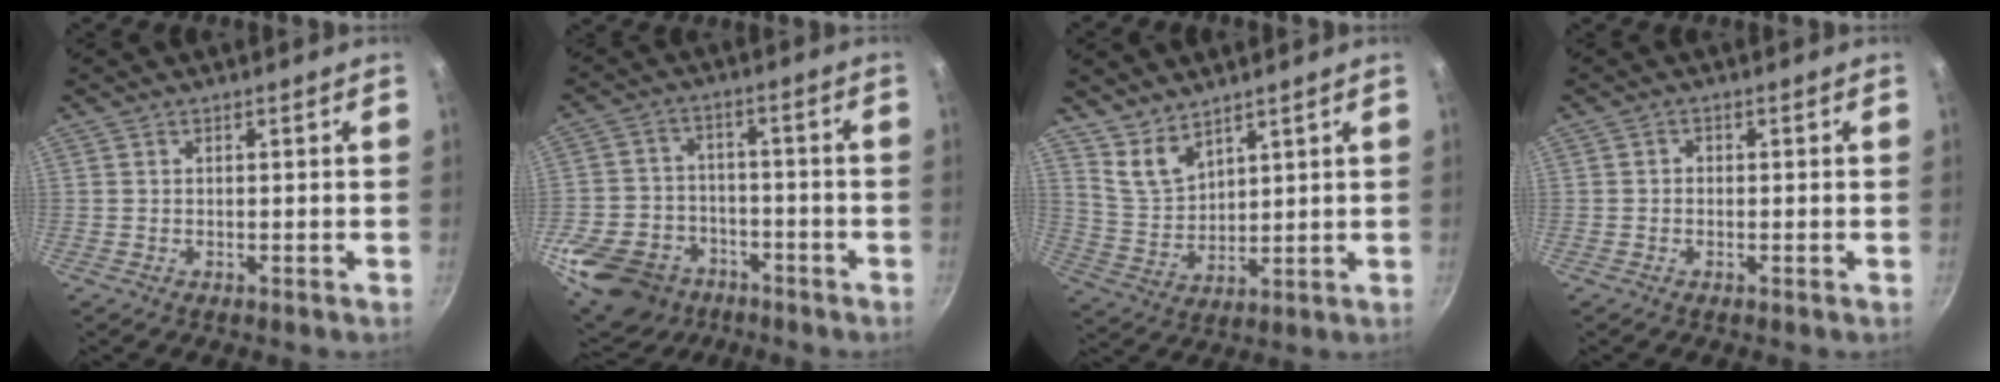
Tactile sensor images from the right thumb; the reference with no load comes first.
{"total": 17.8, "force": [-9.6, 13.1, 7.2], "torque": [-0.134, 0.048, -0.154]}
{"total": 6.6, "force": [5.3, 2.8, 2.8], "torque": [-0.044, -0.042, 0.115]}
{"total": 1.1, "force": [-0.2, 1.0, 0.5], "torque": [-0.005, 0.005, -0.005]}